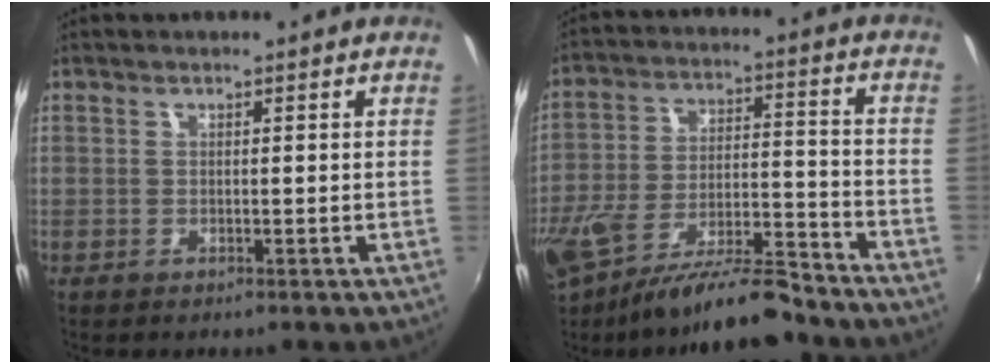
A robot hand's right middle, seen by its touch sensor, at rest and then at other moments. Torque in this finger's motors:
{"motor_torque": [0.55, -0.55, 0.37, 0.13]}